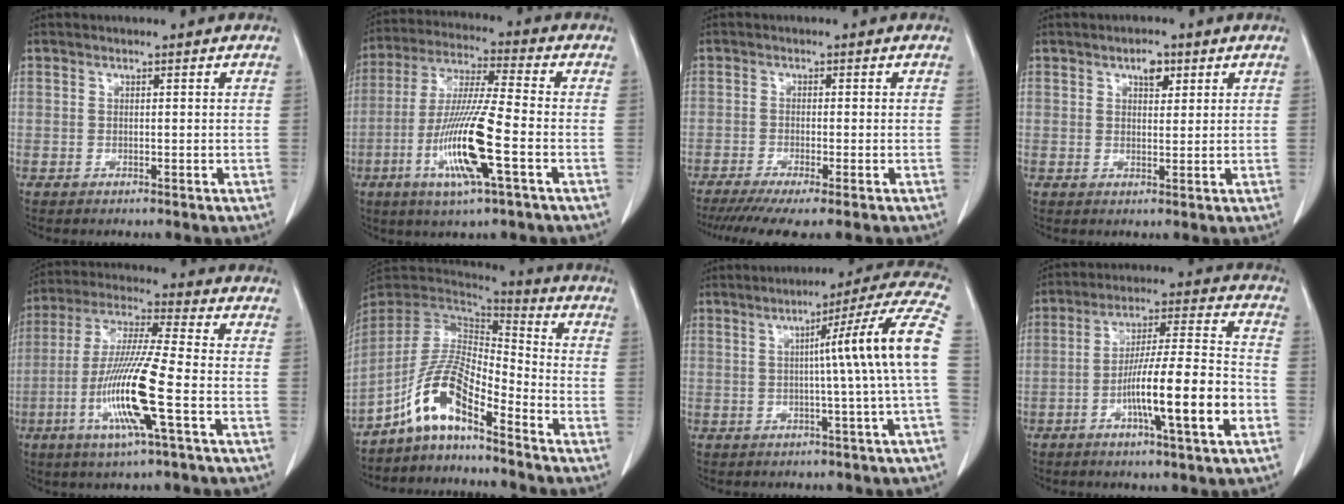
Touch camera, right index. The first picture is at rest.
{"total": 14.7, "force": [-4.8, 0.8, 13.9], "torque": [-0.284, -0.016, -0.091]}
{"total": 8.6, "force": [-6.2, 1.1, 5.9], "torque": [-0.095, -0.012, -0.098]}
{"total": 3.3, "force": [1.8, 1.8, 2.2], "torque": [-0.039, 0.004, 0.030]}
{"total": 14.6, "force": [-4.6, 0.2, 13.9], "torque": [-0.287, -0.016, -0.091]}
{"total": 11.1, "force": [-7.1, 2.8, 8.1], "torque": [-0.177, 0.015, -0.136]}
{"total": 13.8, "force": [0.7, -2.2, 13.6], "torque": [-0.175, 0.019, 0.004]}
{"total": 15.5, "force": [-5.3, 0.9, 14.5], "torque": [-0.244, 0.003, -0.086]}